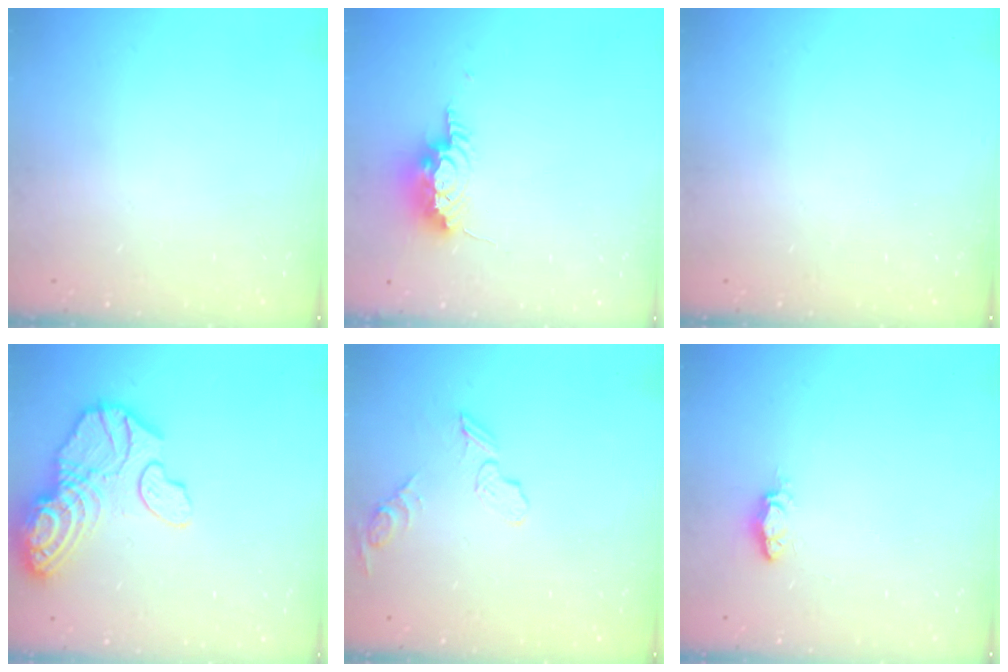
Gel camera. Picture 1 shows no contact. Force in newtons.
{"total": 8.4, "press": 8.1, "slide": 2.2}
{"total": 0.0}
{"total": 16.3, "press": 16.2, "slide": 1.9}
{"total": 8.3, "press": 8.1, "slide": 1.6}
{"total": 3.5, "press": 3.5, "slide": 0.4}